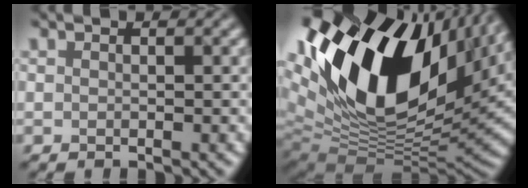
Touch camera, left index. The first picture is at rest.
{"total": 17.6, "force": [6.2, 9.1, 13.8], "torque": [-0.270, 0.005, 0.139]}